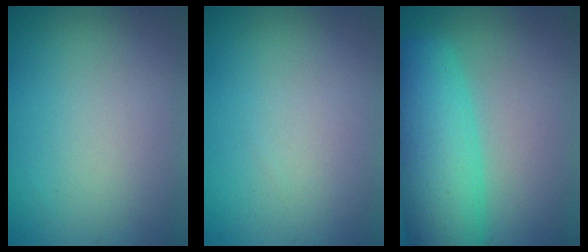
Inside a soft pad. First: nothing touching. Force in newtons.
{"total": 0.0}
{"total": 9.7, "press": 9.7, "slide": 0.6}